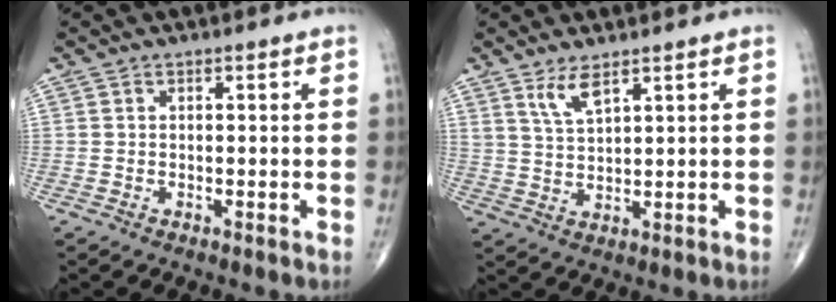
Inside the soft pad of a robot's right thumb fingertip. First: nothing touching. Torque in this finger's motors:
{"motor_torque": [0.01, 0.07, 0.44, 0.51, 0.03]}